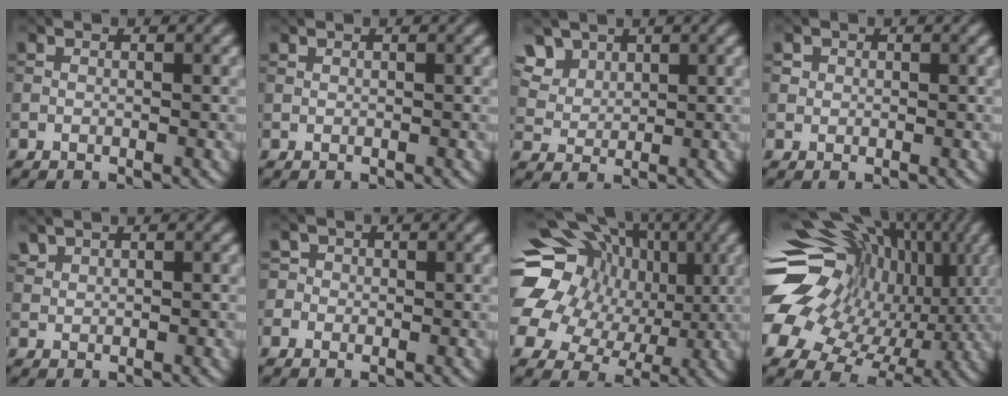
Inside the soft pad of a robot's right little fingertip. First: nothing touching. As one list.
[{"total": 0.0}, {"total": 4.0, "force": [2.3, 3.0, 1.2], "torque": [-0.036, 0.002, 0.058]}, {"total": 0.9, "force": [0.3, 0.8, 0.2], "torque": [0.001, 0.000, 0.002]}, {"total": 1.0, "force": [0.8, 0.6, 0.3], "torque": [-0.006, 0.001, 0.016]}, {"total": 1.2, "force": [-0.2, 1.2, -0.2], "torque": [0.020, -0.002, -0.015]}, {"total": 19.5, "force": [3.9, 16.9, 8.9], "torque": [-0.193, 0.043, 0.023]}, {"total": 18.8, "force": [2.3, 14.6, 11.5], "torque": [-0.229, 0.045, 0.028]}]